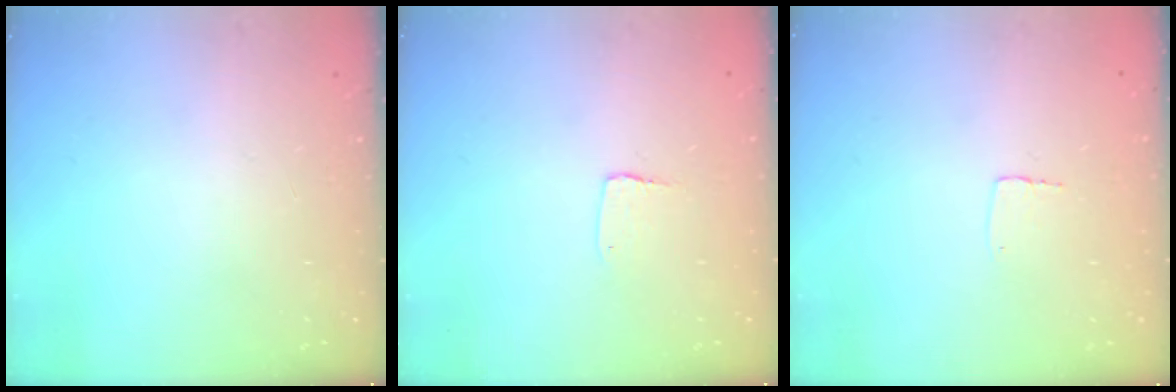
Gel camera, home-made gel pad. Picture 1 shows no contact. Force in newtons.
{"total": 3.5, "press": 3.4, "slide": 0.3}
{"total": 2.7, "press": 2.7, "slide": 0.1}